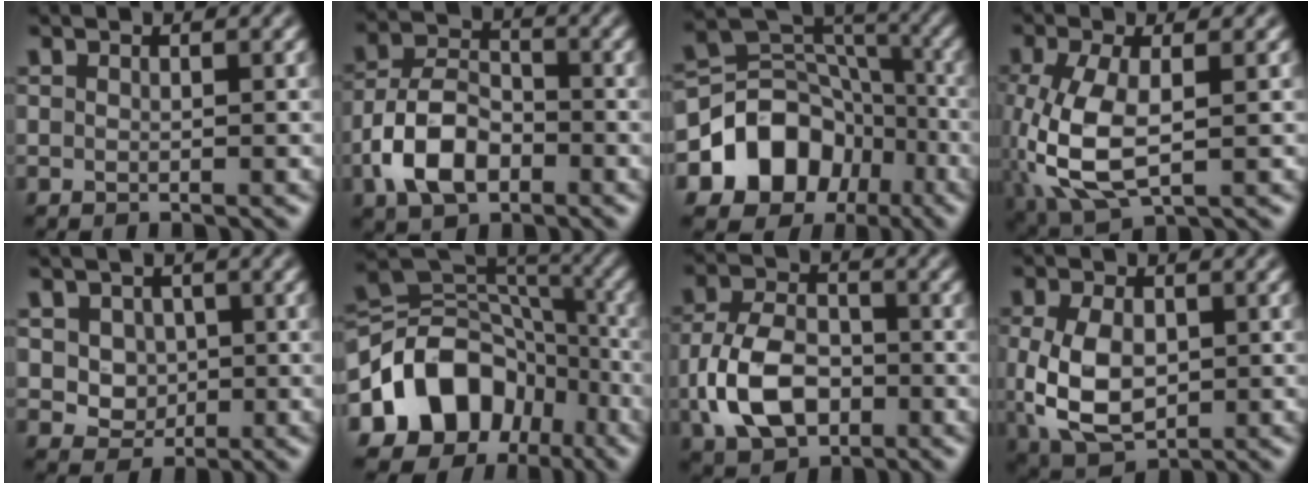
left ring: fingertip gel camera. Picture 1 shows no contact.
{"total": 6.3, "force": [-2.8, 3.9, 4.2], "torque": [-0.080, 0.003, -0.058]}
{"total": 9.5, "force": [-3.8, 7.4, 4.5], "torque": [-0.062, 0.001, -0.073]}
{"total": 7.2, "force": [-1.0, 3.4, 6.3], "torque": [-0.153, -0.006, -0.015]}
{"total": 3.2, "force": [0.5, 2.8, 1.5], "torque": [-0.025, -0.001, 0.012]}
{"total": 11.2, "force": [-4.9, 8.5, 5.5], "torque": [-0.088, 0.012, -0.097]}
{"total": 7.0, "force": [-1.8, 4.7, 4.8], "torque": [-0.103, 0.000, -0.039]}
{"total": 6.9, "force": [-0.4, 4.5, 5.2], "torque": [-0.117, -0.008, -0.003]}